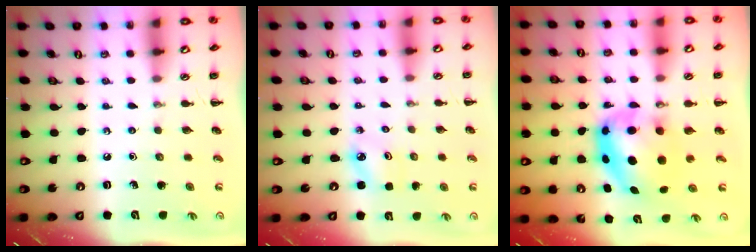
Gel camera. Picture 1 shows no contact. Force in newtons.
{"total": 2.5, "press": 2.5, "slide": 0.4}
{"total": 8.3, "press": 8.1, "slide": 1.9}